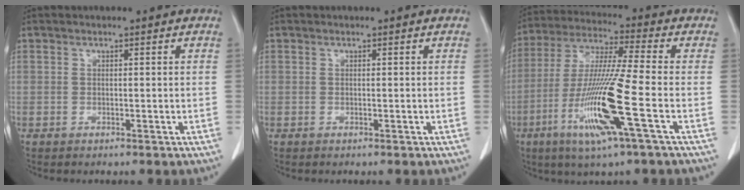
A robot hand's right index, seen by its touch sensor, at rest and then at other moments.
{"total": 0.0}
{"total": 15.3, "force": [-5.3, -0.7, 14.3], "torque": [-0.298, -0.023, -0.105]}